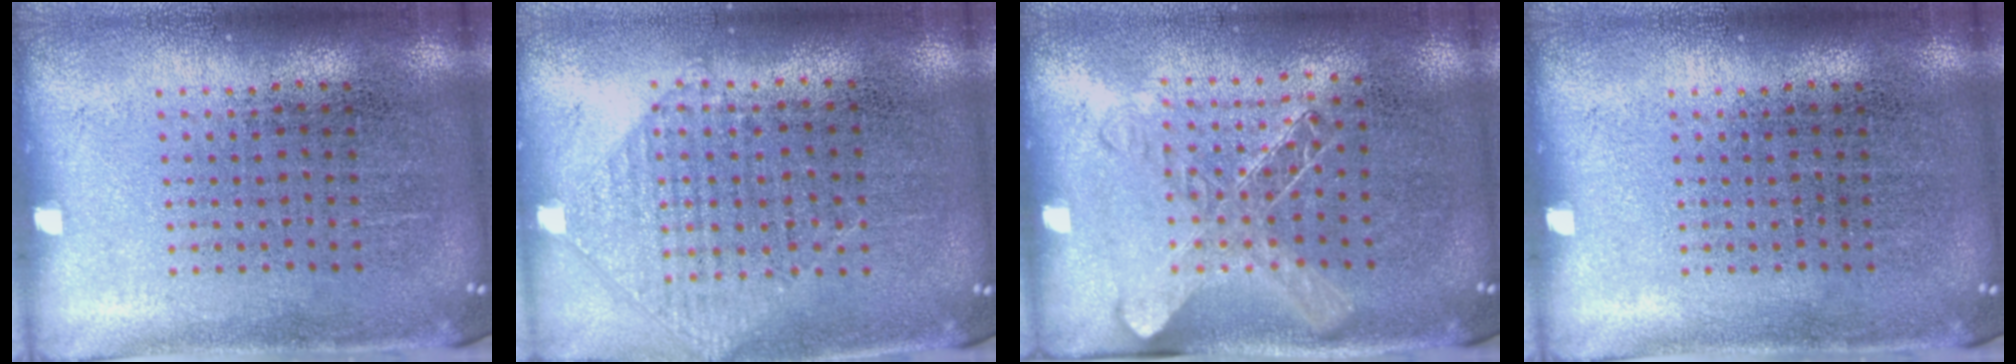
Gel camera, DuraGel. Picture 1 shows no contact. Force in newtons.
{"total": 0.9, "press": 0.9, "slide": 0.3}
{"total": 1.3, "press": 1.2, "slide": 0.7}
{"total": 0.0}